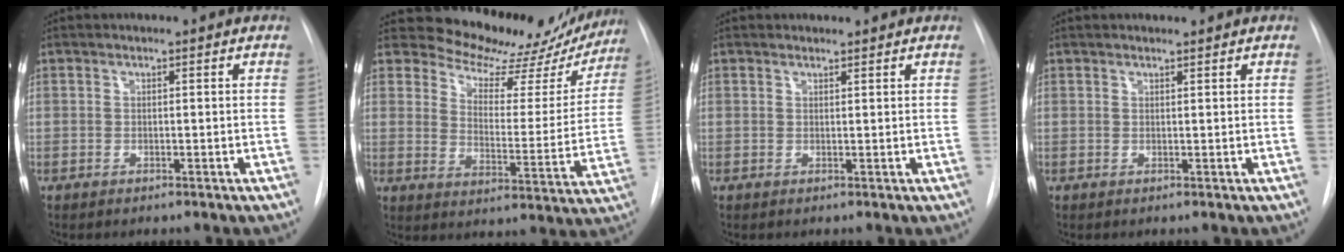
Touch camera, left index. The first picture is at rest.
{"total": 14.3, "force": [12.9, 5.4, 2.6], "torque": [-0.011, -0.029, 0.143]}
{"total": 1.0, "force": [1.0, 0.3, 0.0], "torque": [-0.005, 0.004, 0.015]}
{"total": 1.5, "force": [1.5, 0.2, 0.4], "torque": [-0.006, 0.014, 0.024]}